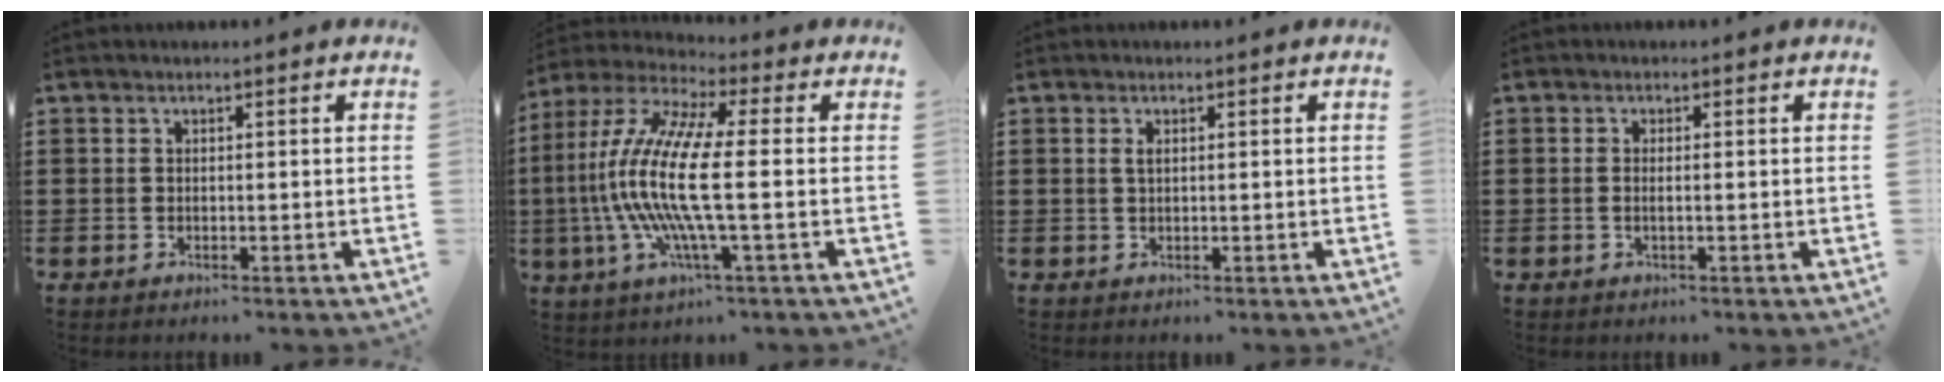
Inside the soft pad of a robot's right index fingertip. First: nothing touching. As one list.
[{"total": 13.8, "force": [-2.0, 2.4, 13.4], "torque": [-0.311, -0.020, -0.053]}, {"total": 1.3, "force": [0.3, 0.3, 1.3], "torque": [-0.025, 0.002, 0.005]}, {"total": 0.9, "force": [-0.2, 0.1, 0.9], "torque": [-0.016, -0.001, -0.005]}]